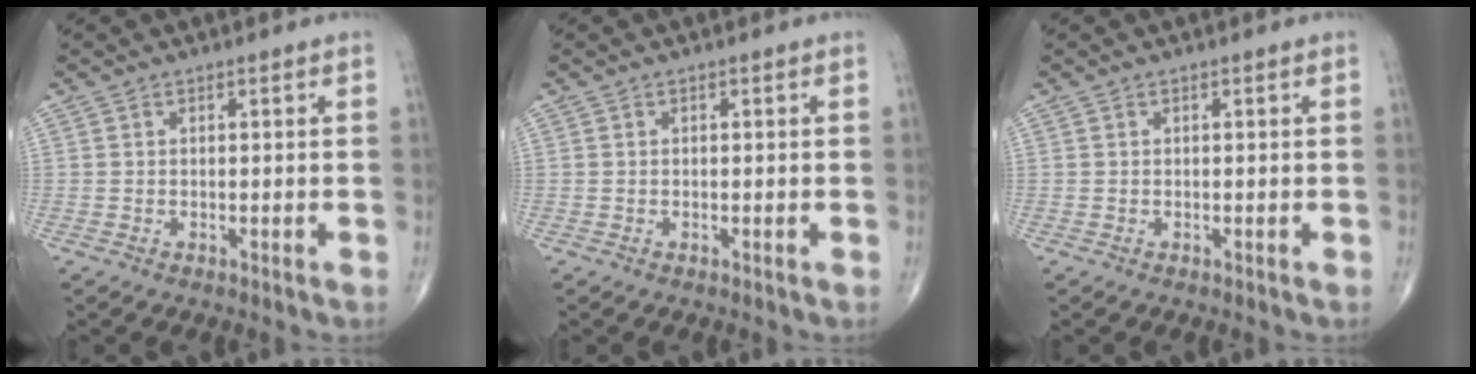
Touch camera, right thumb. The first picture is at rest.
{"total": 0.0}
{"total": 0.0}